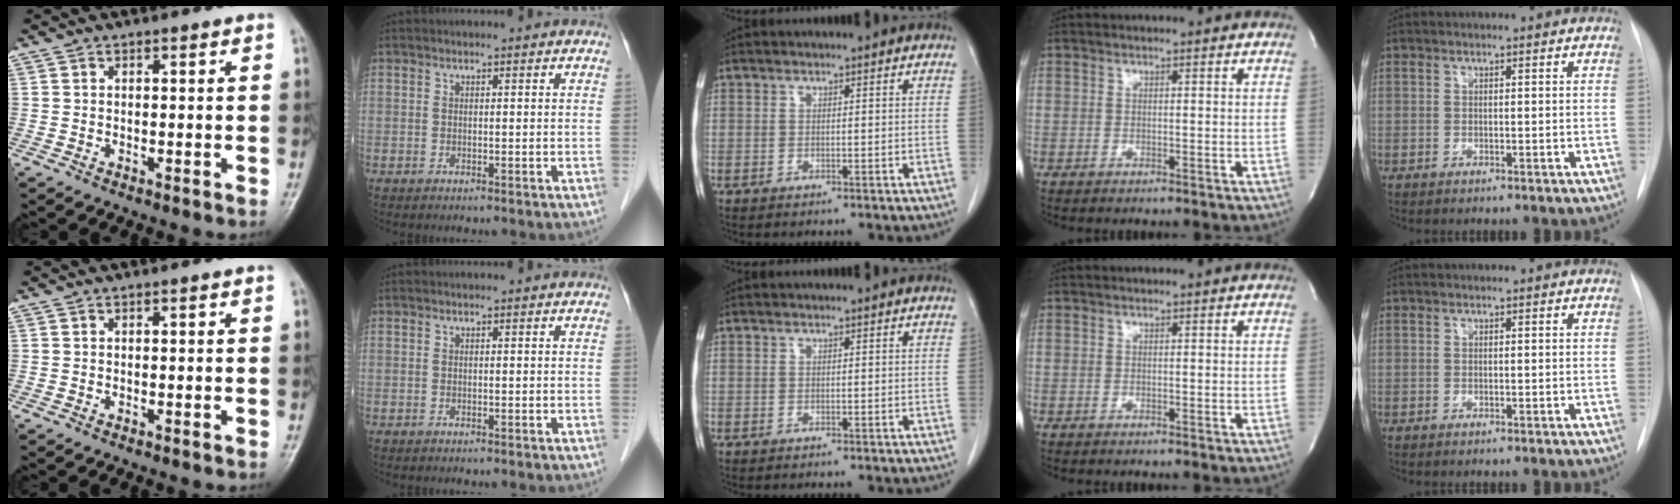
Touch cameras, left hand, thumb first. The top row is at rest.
{}